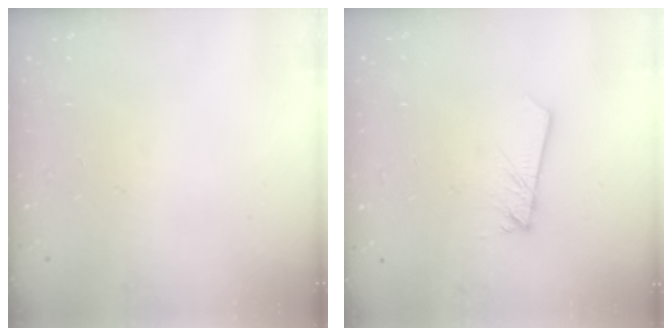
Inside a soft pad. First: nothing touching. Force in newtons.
{"total": 2.0, "press": 2.0, "slide": 0.2}